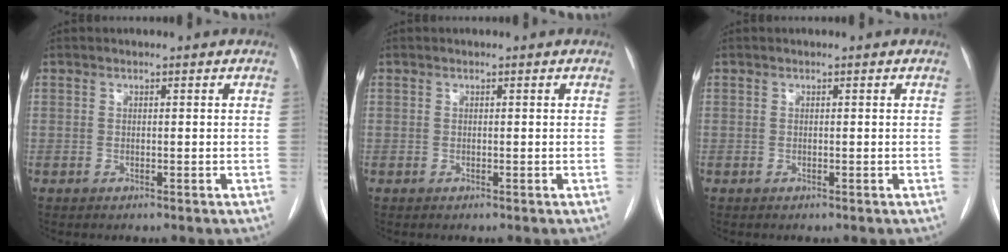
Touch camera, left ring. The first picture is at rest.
{"total": 0.0}
{"total": 0.0}